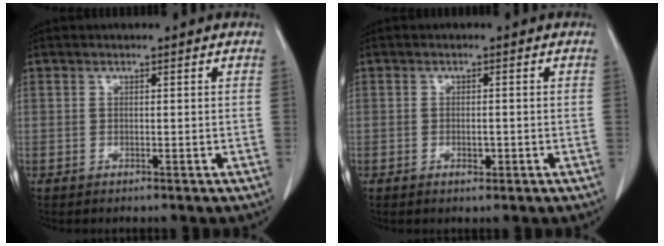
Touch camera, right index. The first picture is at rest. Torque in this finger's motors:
{"motor_torque": [-0.05, 0.00, -0.02, 0.01]}